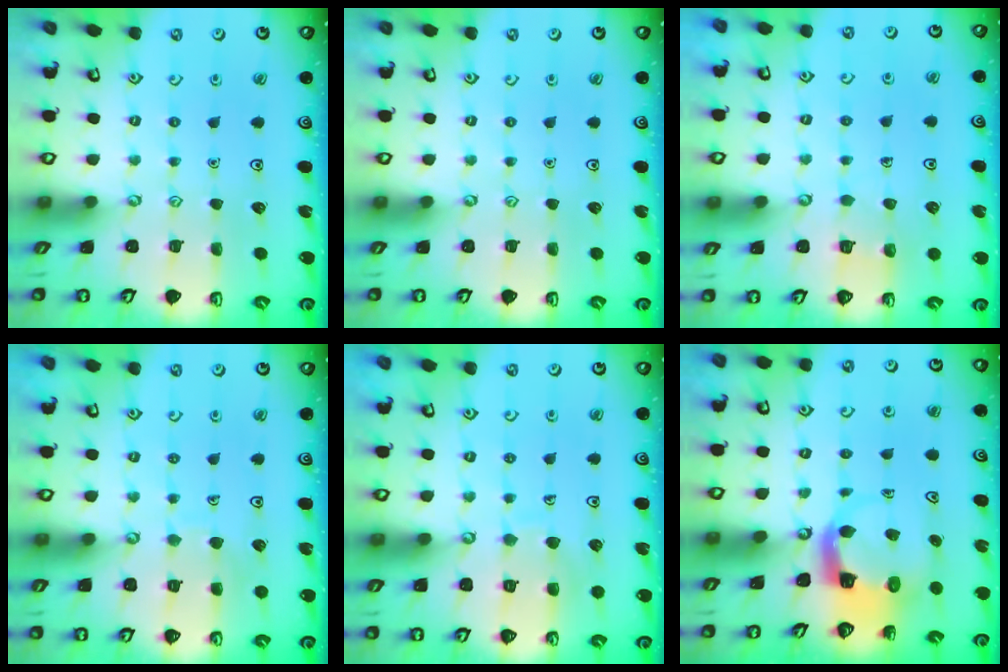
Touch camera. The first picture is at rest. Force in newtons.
{"total": 0.0}
{"total": 3.4, "press": 3.4, "slide": 0.3}
{"total": 5.4, "press": 5.4, "slide": 0.3}
{"total": 7.9, "press": 7.8, "slide": 0.6}
{"total": 4.8, "press": 4.7, "slide": 0.4}